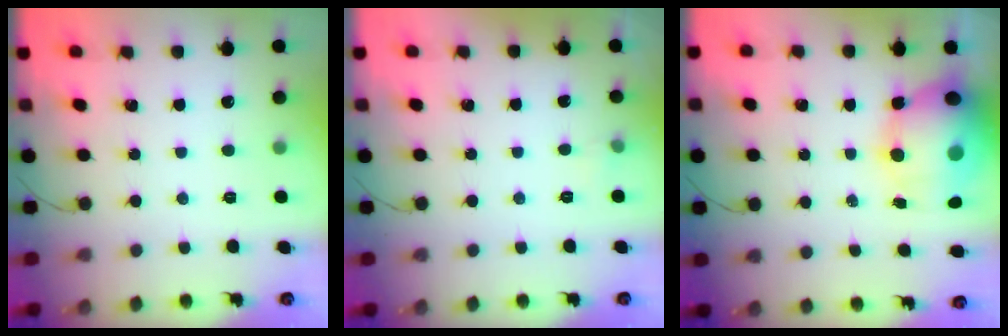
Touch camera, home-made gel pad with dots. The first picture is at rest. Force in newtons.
{"total": 2.9, "press": 2.8, "slide": 0.9}
{"total": 18.5, "press": 17.9, "slide": 4.9}